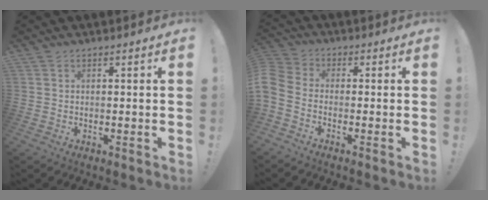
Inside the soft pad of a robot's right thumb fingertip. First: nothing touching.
{"total": 5.9, "force": [-2.7, 4.0, 3.4], "torque": [-0.089, 0.011, -0.047]}